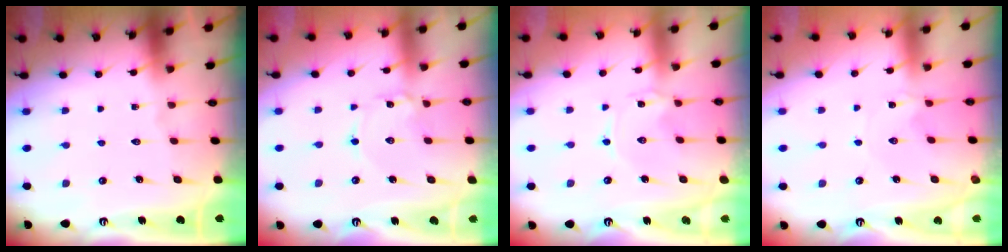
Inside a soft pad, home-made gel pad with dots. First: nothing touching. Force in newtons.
{"total": 1.2, "press": 1.2, "slide": 0.1}
{"total": 0.0}
{"total": 0.0}